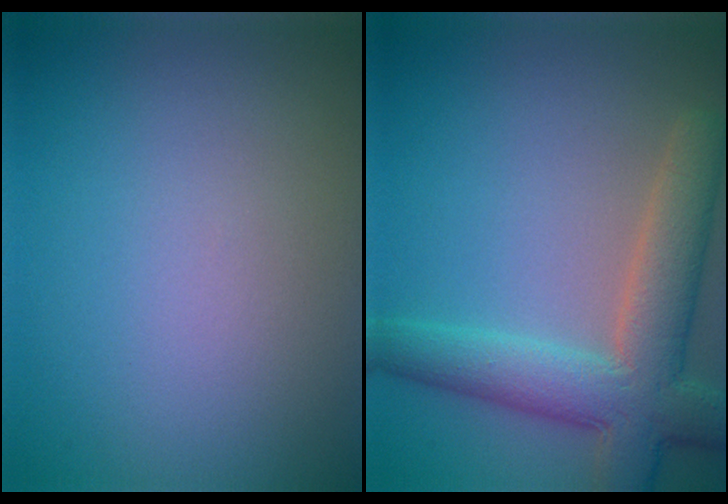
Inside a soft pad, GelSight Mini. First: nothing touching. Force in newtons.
{"total": 6.9, "press": 6.9, "slide": 0.6}